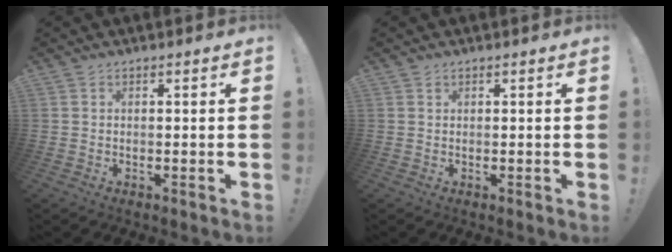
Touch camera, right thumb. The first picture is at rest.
{"total": 0.5, "force": [0.4, 0.3, 0.1], "torque": [0.002, -0.002, 0.008]}